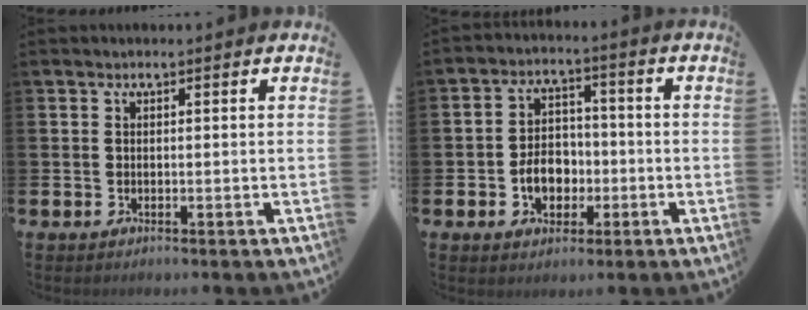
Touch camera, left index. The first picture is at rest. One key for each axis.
{"total": 5.4, "fx": -1.7, "fy": 4.1, "fz": 3.2, "tx": -0.043, "ty": 0.004, "tz": -0.037}